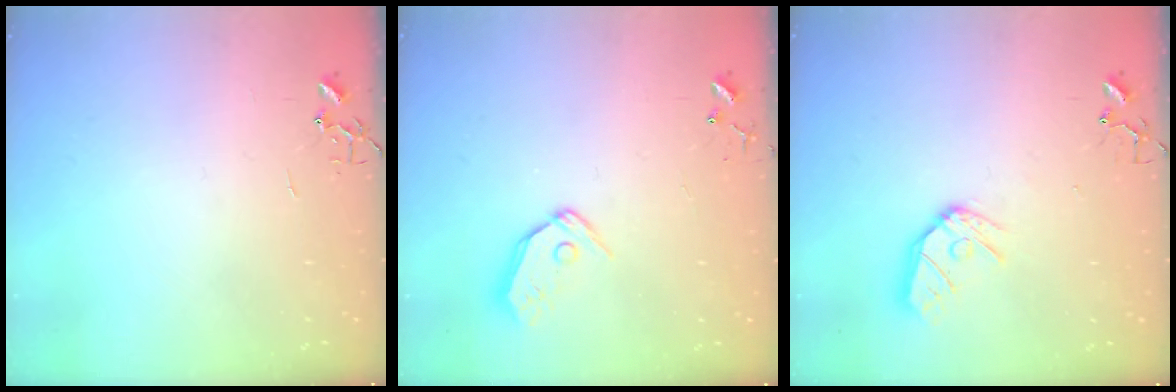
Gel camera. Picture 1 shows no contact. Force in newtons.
{"total": 8.3, "press": 8.2, "slide": 0.7}
{"total": 11.0, "press": 11.0, "slide": 1.3}